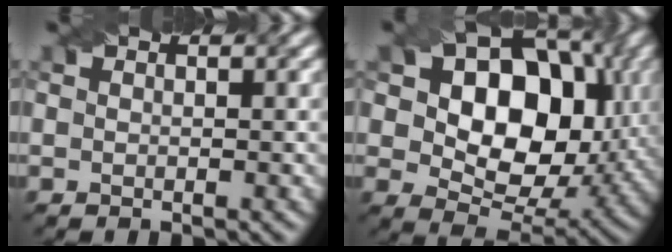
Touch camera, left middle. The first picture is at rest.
{"total": 13.2, "force": [3.1, 8.9, 9.3], "torque": [-0.142, 0.000, 0.050]}